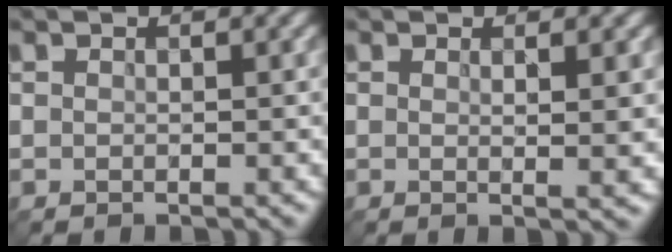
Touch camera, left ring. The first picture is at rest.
{"total": 2.9, "force": [0.5, 0.8, 2.7], "torque": [-0.032, -0.002, 0.006]}